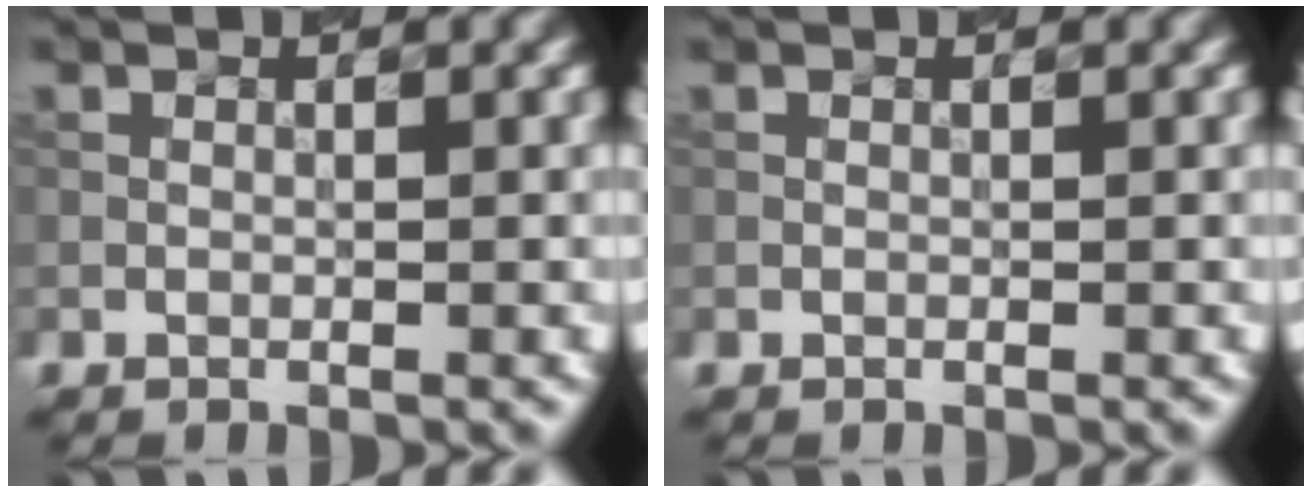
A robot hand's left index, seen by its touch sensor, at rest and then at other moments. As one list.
[{"total": 0.0}]